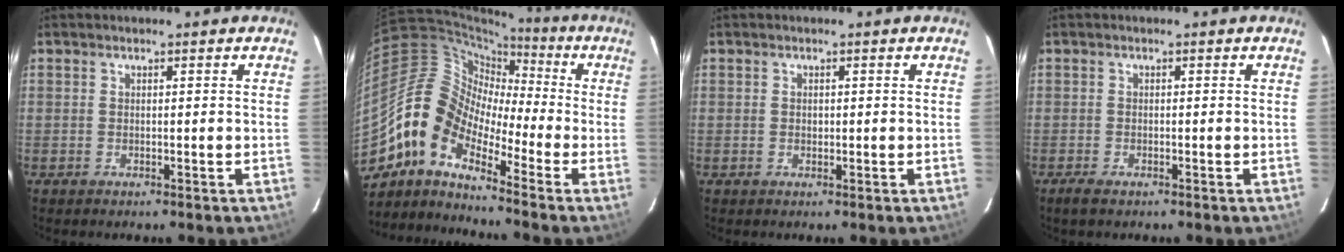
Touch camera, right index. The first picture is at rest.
{"total": 11.2, "force": [-6.8, 5.7, 6.8], "torque": [-0.112, 0.024, -0.155]}
{"total": 0.7, "force": [0.0, 0.6, 0.2], "torque": [0.001, 0.001, 0.002]}
{"total": 2.0, "force": [-1.5, 0.7, 1.1], "torque": [-0.025, -0.009, -0.029]}